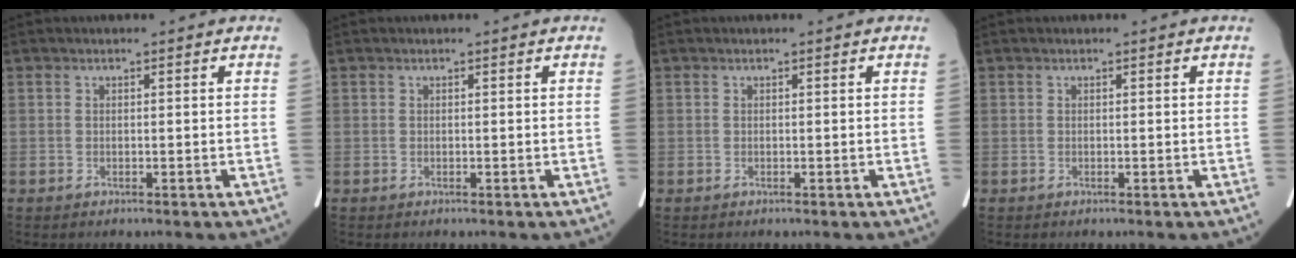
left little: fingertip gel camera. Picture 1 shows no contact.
{"total": 0.0}
{"total": 0.0}
{"total": 0.0}